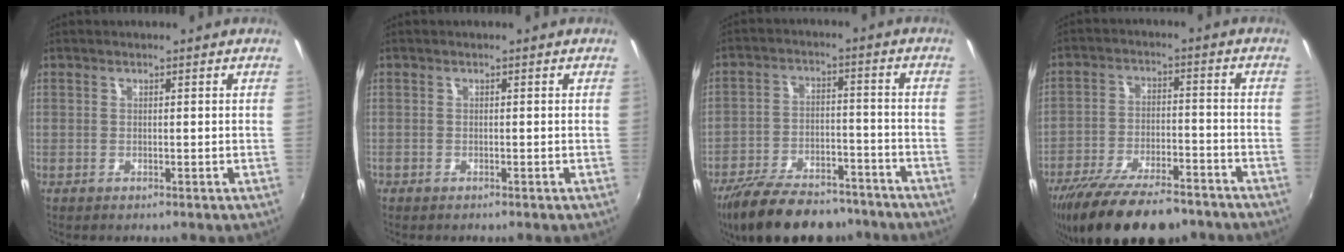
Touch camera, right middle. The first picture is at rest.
{"total": 0.6, "force": [-0.6, 0.2, 0.0], "torque": [-0.003, -0.003, -0.013]}
{"total": 19.9, "force": [-16.0, 7.5, 9.1], "torque": [-0.189, -0.015, -0.239]}
{"total": 18.8, "force": [-14.8, 5.9, 9.9], "torque": [-0.198, -0.034, -0.231]}